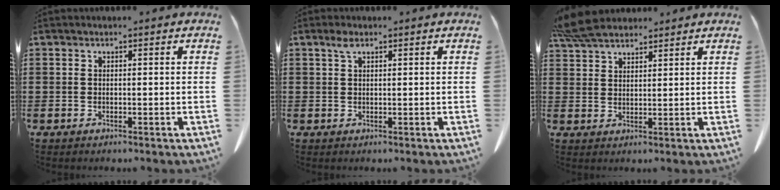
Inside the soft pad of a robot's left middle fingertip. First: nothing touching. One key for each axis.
{"total": 1.6, "fx": 0.8, "fy": 0.7, "fz": 1.2, "tx": -0.028, "ty": 0.002, "tz": 0.015}
{"total": 6.1, "fx": 5.3, "fy": 1.6, "fz": 2.5, "tx": -0.064, "ty": -0.005, "tz": 0.103}